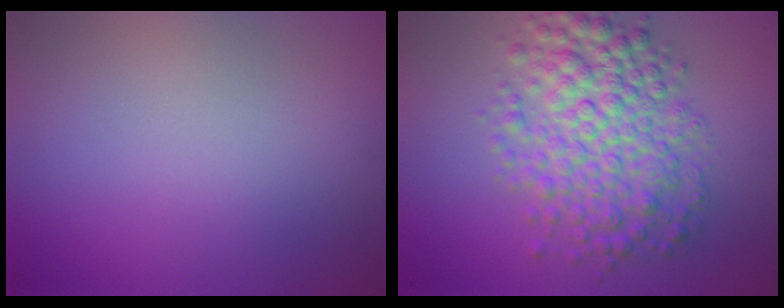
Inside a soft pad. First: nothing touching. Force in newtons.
{"total": 6.7, "press": 6.7, "slide": 0.1}